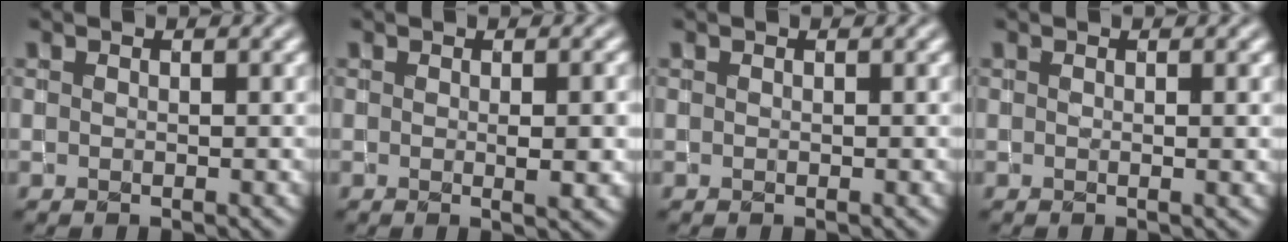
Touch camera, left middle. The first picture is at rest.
{"total": 2.6, "force": [0.0, 0.5, 2.5], "torque": [-0.033, 0.002, 0.001]}
{"total": 0.0}
{"total": 0.9, "force": [0.1, 0.3, 0.9], "torque": [-0.008, 0.001, 0.001]}